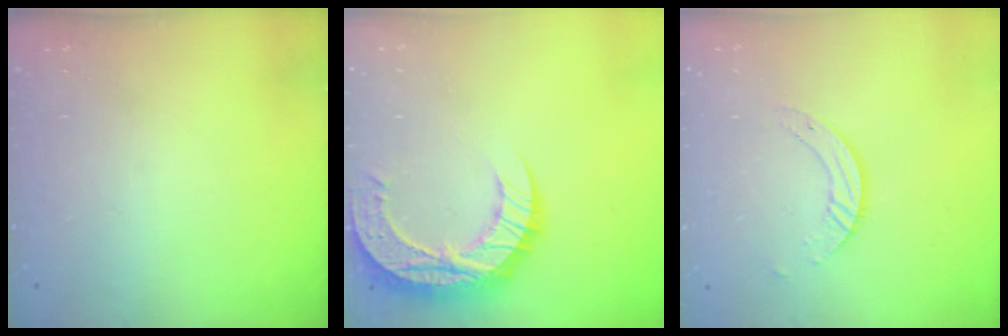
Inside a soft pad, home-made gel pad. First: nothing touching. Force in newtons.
{"total": 19.0, "press": 18.9, "slide": 1.4}
{"total": 4.6, "press": 4.6, "slide": 0.5}